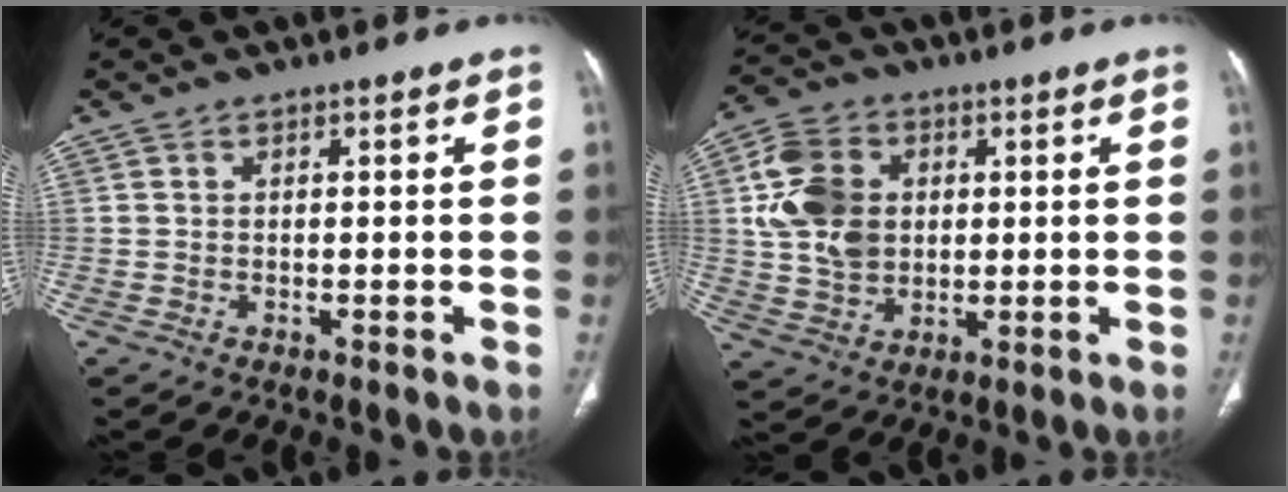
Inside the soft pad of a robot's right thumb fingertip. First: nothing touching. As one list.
[{"total": 12.1, "force": [2.0, 9.3, 7.5], "torque": [-0.127, 0.001, 0.039]}]